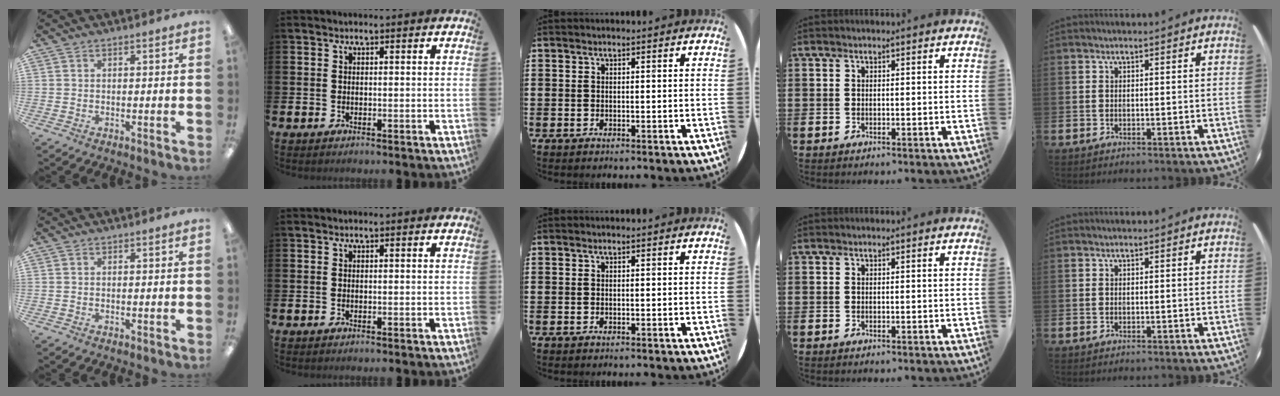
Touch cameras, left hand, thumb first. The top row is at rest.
{}